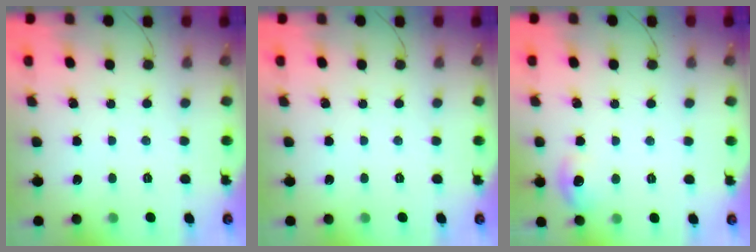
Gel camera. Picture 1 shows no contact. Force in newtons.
{"total": 0.0}
{"total": 7.9, "press": 6.9, "slide": 3.9}